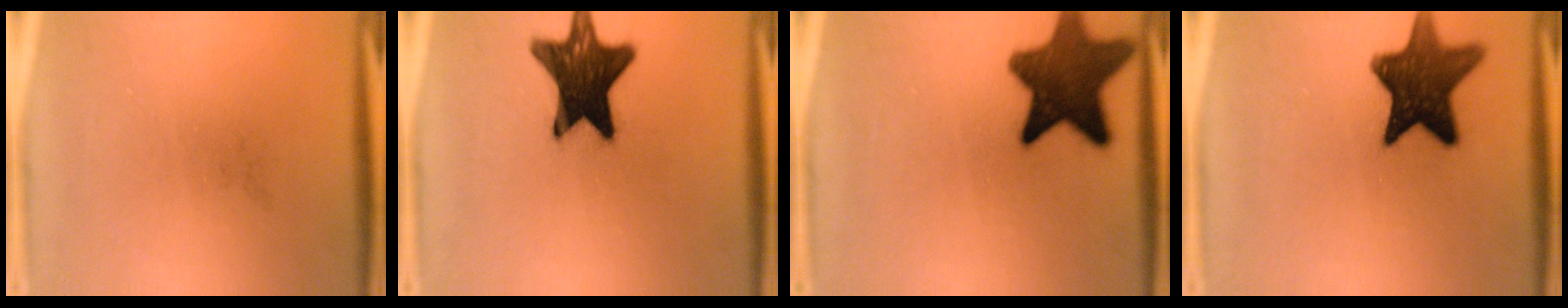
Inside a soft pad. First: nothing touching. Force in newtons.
{"total": 15.3}
{"total": 13.1}
{"total": 13.1}